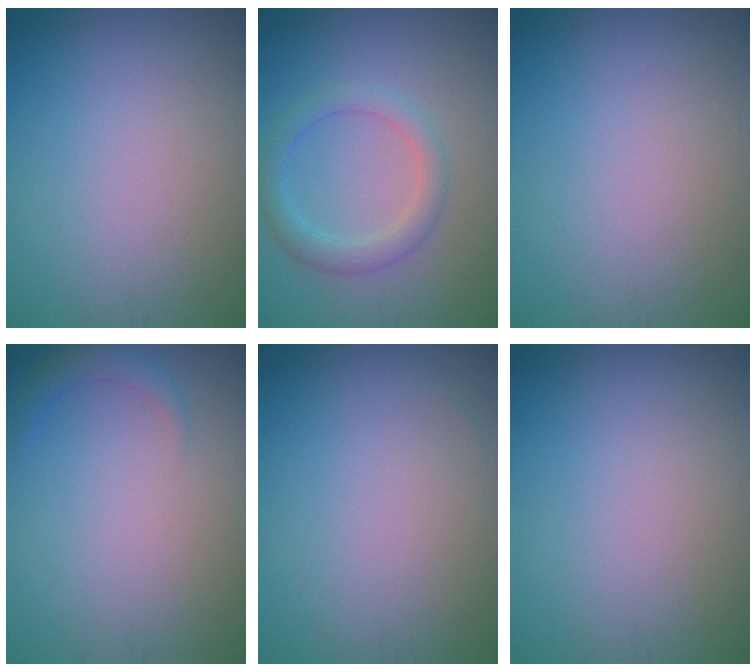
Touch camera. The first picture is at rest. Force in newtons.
{"total": 2.8, "press": 2.8, "slide": 0.1}
{"total": 0.0}
{"total": 1.5, "press": 1.5, "slide": 0.1}
{"total": 0.0}
{"total": 0.0}